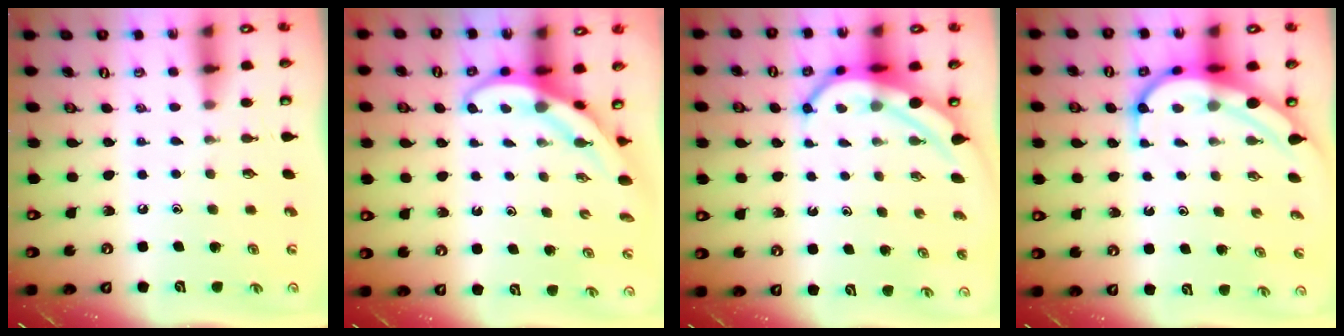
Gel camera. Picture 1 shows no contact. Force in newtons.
{"total": 4.0, "press": 4.0, "slide": 0.4}
{"total": 7.0, "press": 6.9, "slide": 1.0}
{"total": 7.0, "press": 6.9, "slide": 0.8}